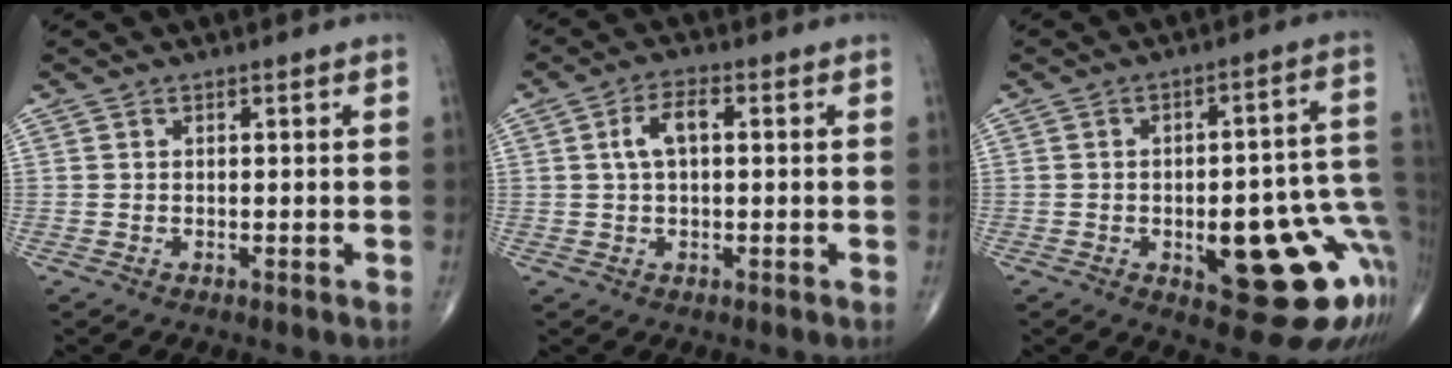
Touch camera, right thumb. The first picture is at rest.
{"total": 5.0, "force": [0.8, 2.4, 4.3], "torque": [-0.086, 0.014, 0.011]}
{"total": 20.9, "force": [-5.8, 7.7, 18.5], "torque": [-0.169, 0.033, -0.051]}